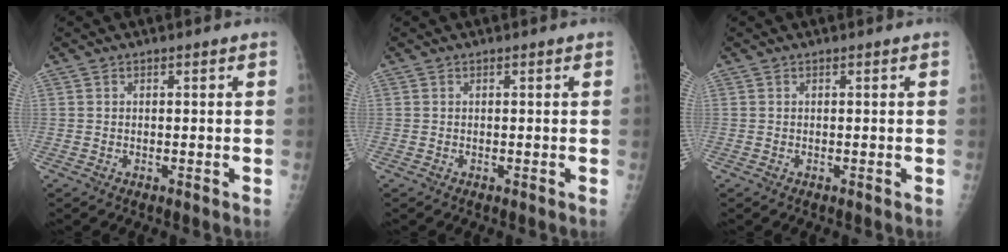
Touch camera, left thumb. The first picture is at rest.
{"total": 0.0}
{"total": 0.0}